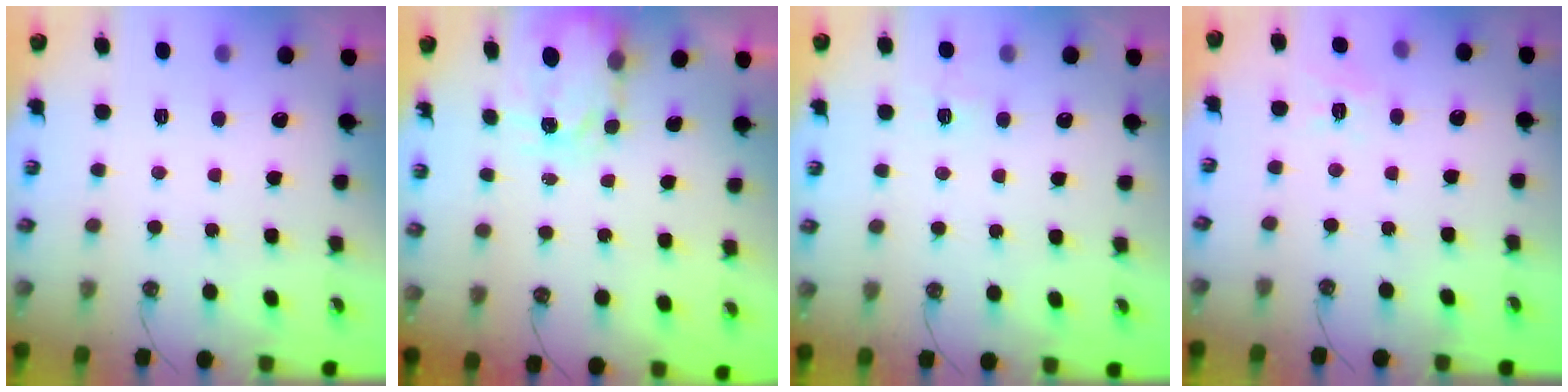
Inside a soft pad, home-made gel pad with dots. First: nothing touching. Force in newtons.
{"total": 4.1, "press": 4.0, "slide": 0.5}
{"total": 3.0, "press": 3.0, "slide": 0.3}
{"total": 5.7, "press": 5.6, "slide": 0.7}